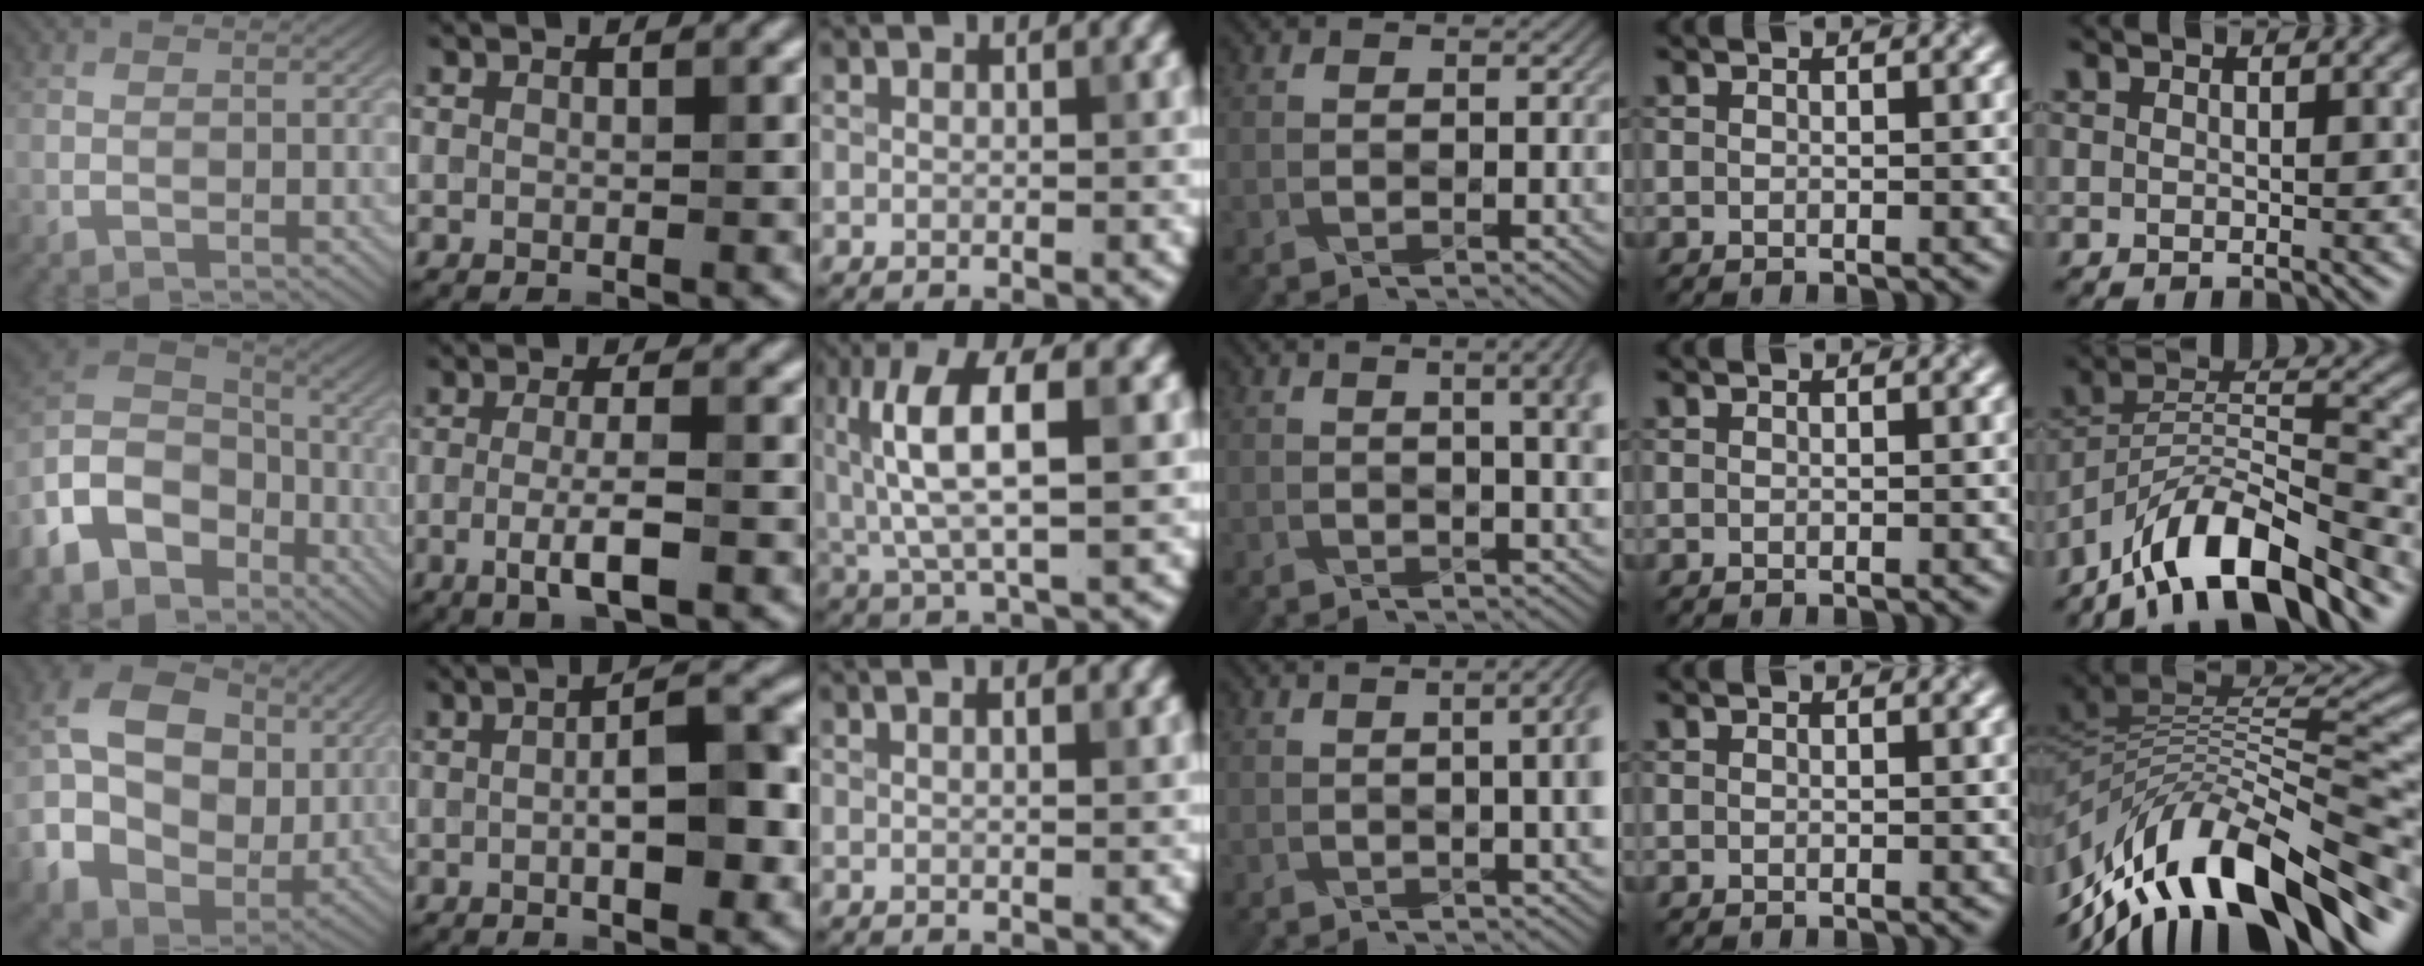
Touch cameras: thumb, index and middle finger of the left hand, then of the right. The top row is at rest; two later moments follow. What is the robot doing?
{"motion": "wrap", "object": "scarf"}